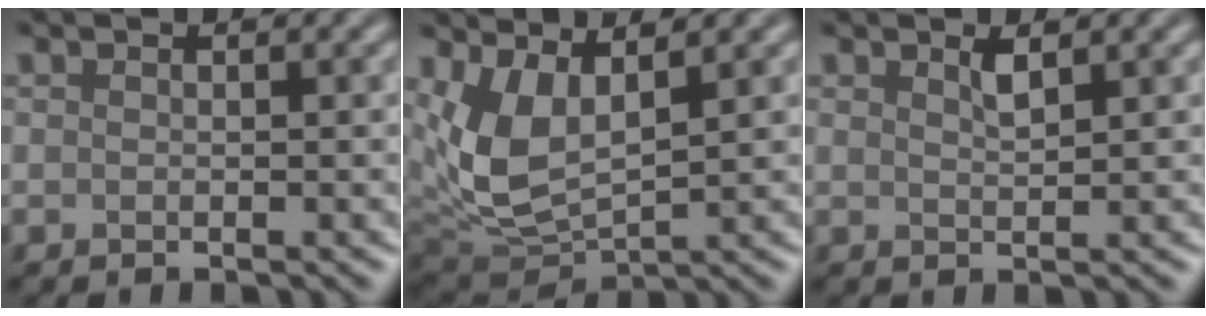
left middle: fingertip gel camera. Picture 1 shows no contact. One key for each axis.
{"total": 6.2, "fx": 1.9, "fy": 3.0, "fz": 5.1, "tx": -0.126, "ty": -0.013, "tz": 0.041}
{"total": 1.3, "fx": 0.9, "fy": 0.2, "fz": 0.8, "tx": -0.016, "ty": 0.000, "tz": 0.016}